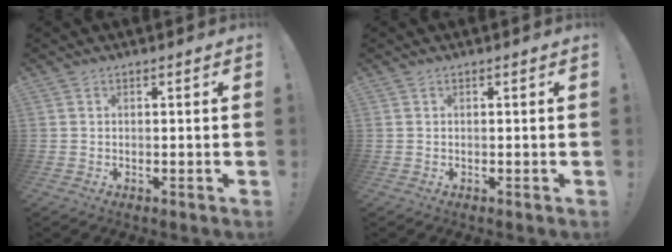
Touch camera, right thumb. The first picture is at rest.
{"total": 0.0}